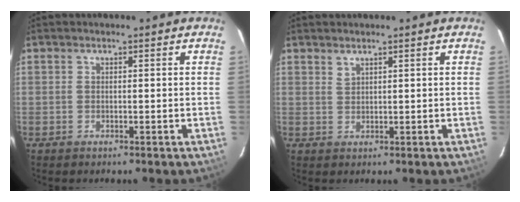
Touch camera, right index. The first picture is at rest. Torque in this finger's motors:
{"motor_torque": [-0.14, 0.06, -0.06, 0.00]}